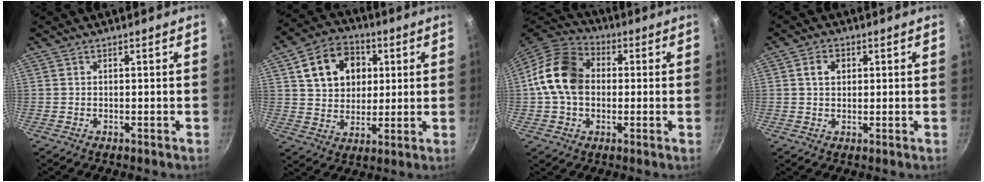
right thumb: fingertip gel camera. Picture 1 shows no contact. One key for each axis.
{"total": 13.7, "fx": 4.1, "fy": 10.8, "fz": 7.4, "tx": -0.095, "ty": 0.006, "tz": 0.068}
{"total": 14.6, "fx": 0.6, "fy": 11.1, "fz": 9.5, "tx": -0.148, "ty": 0.026, "tz": -0.007}
{"total": 3.5, "fx": 0.9, "fy": 2.7, "fz": 2.0, "tx": -0.020, "ty": 0.002, "tz": 0.014}